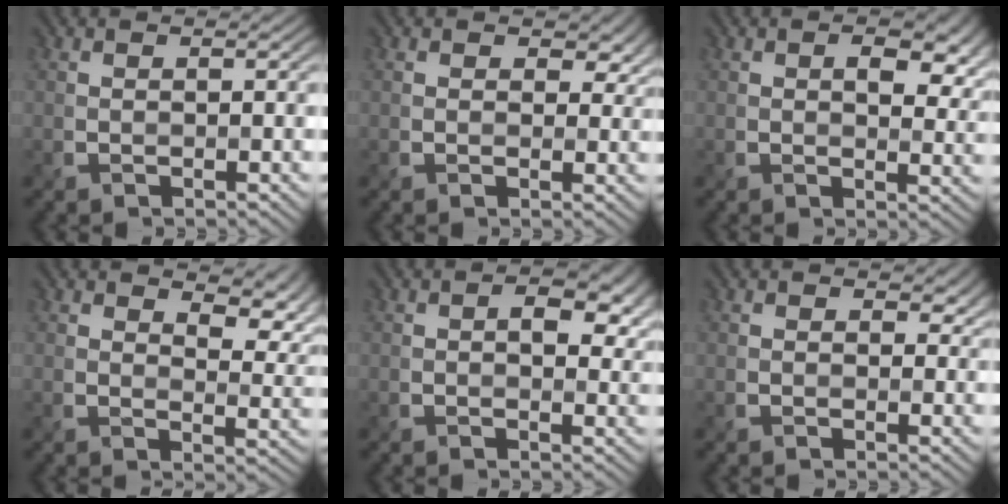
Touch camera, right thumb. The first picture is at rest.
{"total": 3.6, "force": [1.5, 2.5, 2.1], "torque": [-0.031, -0.008, 0.022]}
{"total": 6.2, "force": [1.9, 3.5, 4.8], "torque": [-0.064, -0.009, 0.031]}
{"total": 7.2, "force": [4.7, 3.0, 4.5], "torque": [-0.067, -0.001, 0.074]}
{"total": 5.5, "force": [1.2, 3.2, 4.3], "torque": [-0.053, -0.003, 0.017]}
{"total": 2.7, "force": [1.3, 1.8, 1.6], "torque": [-0.023, -0.004, 0.019]}